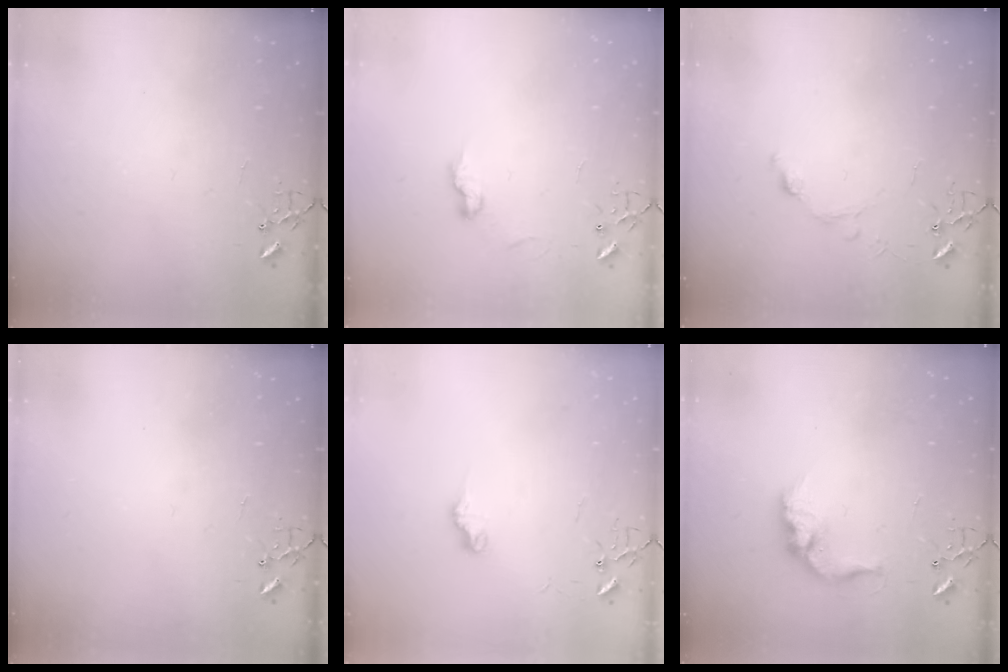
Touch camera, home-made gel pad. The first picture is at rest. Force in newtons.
{"total": 6.7, "press": 6.7, "slide": 0.4}
{"total": 7.3, "press": 7.3, "slide": 0.8}
{"total": 0.0}
{"total": 7.1, "press": 7.1, "slide": 0.5}
{"total": 12.4, "press": 12.4, "slide": 0.6}